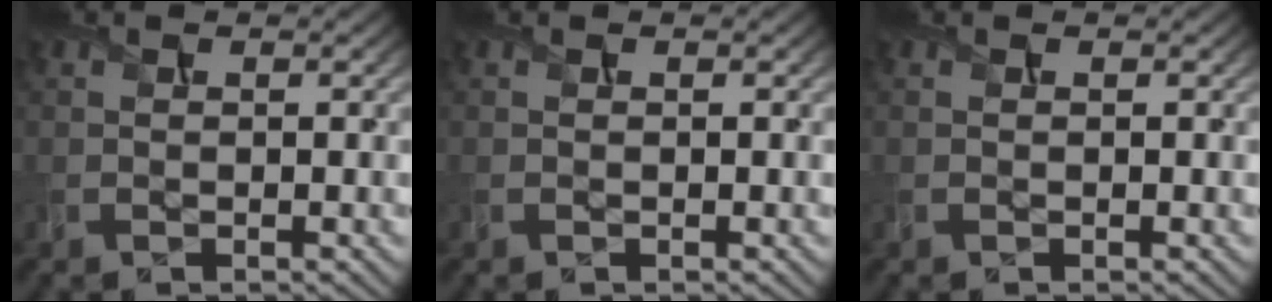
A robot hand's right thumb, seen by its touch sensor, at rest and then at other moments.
{"total": 0.0}
{"total": 0.0}